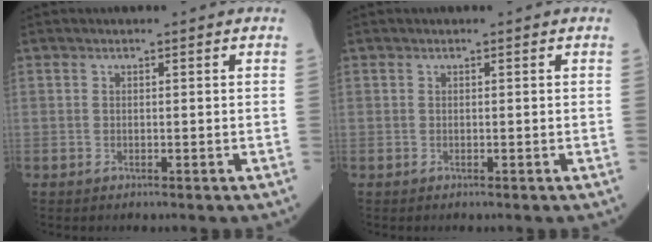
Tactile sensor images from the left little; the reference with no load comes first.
{"total": 0.0}